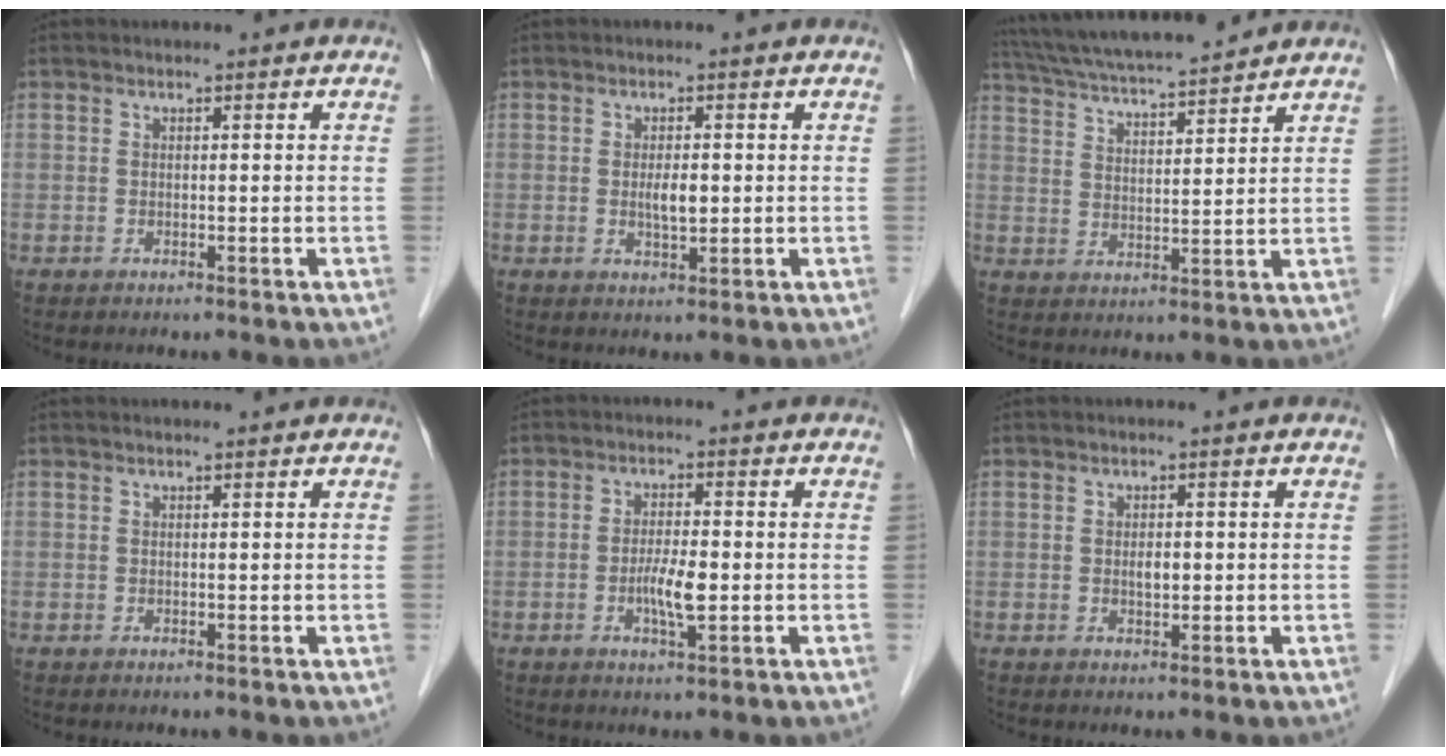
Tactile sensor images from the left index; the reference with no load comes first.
{"total": 2.5, "force": [-0.2, 0.8, 2.4], "torque": [-0.045, -0.006, -0.001]}
{"total": 14.3, "force": [12.9, 0.7, 6.0], "torque": [-0.116, 0.021, 0.212]}
{"total": 0.6, "force": [0.5, -0.1, 0.3], "torque": [-0.006, 0.002, 0.009]}
{"total": 4.1, "force": [-1.1, 0.7, 3.9], "torque": [-0.076, -0.007, -0.020]}
{"total": 1.3, "force": [-0.1, 0.6, 1.1], "torque": [-0.020, -0.005, -0.001]}